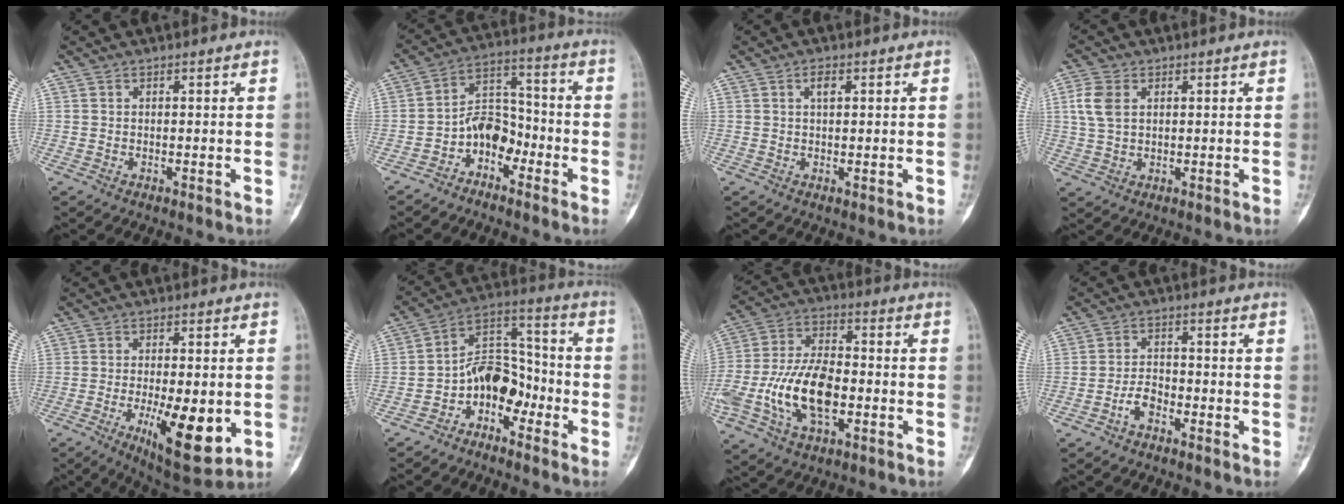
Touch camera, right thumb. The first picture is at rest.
{"total": 7.8, "force": [-4.0, 5.4, 3.9], "torque": [-0.043, 0.061, -0.085]}
{"total": 2.3, "force": [0.8, 1.0, 1.9], "torque": [-0.031, -0.002, 0.013]}
{"total": 5.7, "force": [1.7, 3.8, 3.9], "torque": [-0.084, 0.005, 0.034]}
{"total": 14.0, "force": [-3.3, 5.0, 12.6], "torque": [-0.182, -0.019, -0.039]}
{"total": 10.1, "force": [-4.7, 6.8, 5.8], "torque": [-0.068, 0.081, -0.095]}
{"total": 17.0, "force": [-4.3, 9.1, 13.7], "torque": [-0.273, 0.027, -0.079]}
{"total": 3.2, "force": [-2.1, 1.7, 1.7], "torque": [-0.026, 0.020, -0.044]}